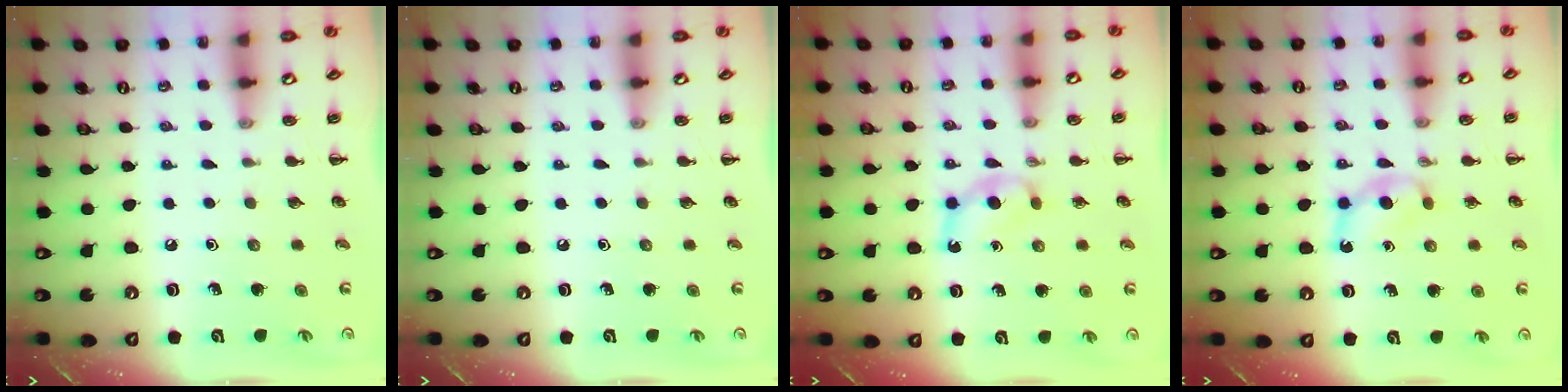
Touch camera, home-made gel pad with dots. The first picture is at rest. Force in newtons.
{"total": 0.0}
{"total": 4.8, "press": 4.3, "slide": 1.9}
{"total": 4.8, "press": 4.3, "slide": 1.9}